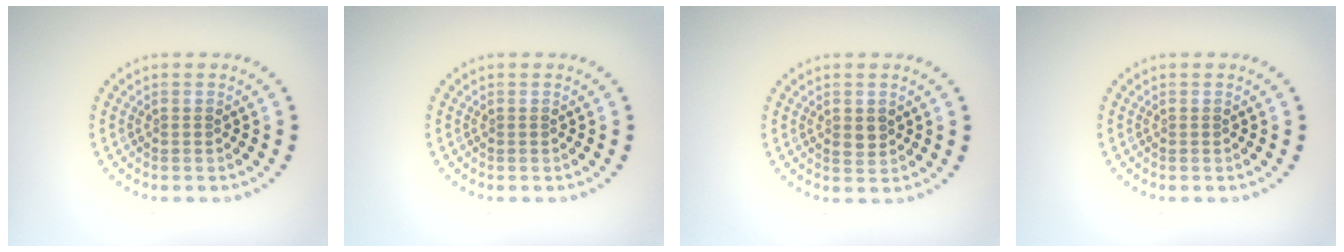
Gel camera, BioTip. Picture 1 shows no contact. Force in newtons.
{"total": 0.0}
{"total": 1.5, "press": 1.5, "slide": 0.1}
{"total": 0.0}